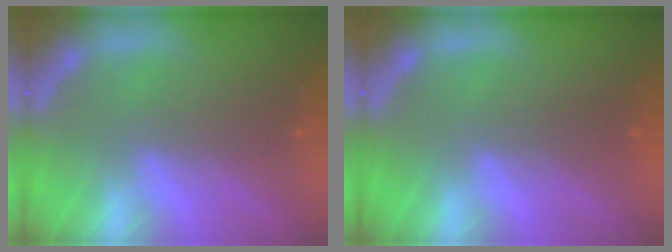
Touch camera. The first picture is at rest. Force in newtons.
{"total": 0.9}